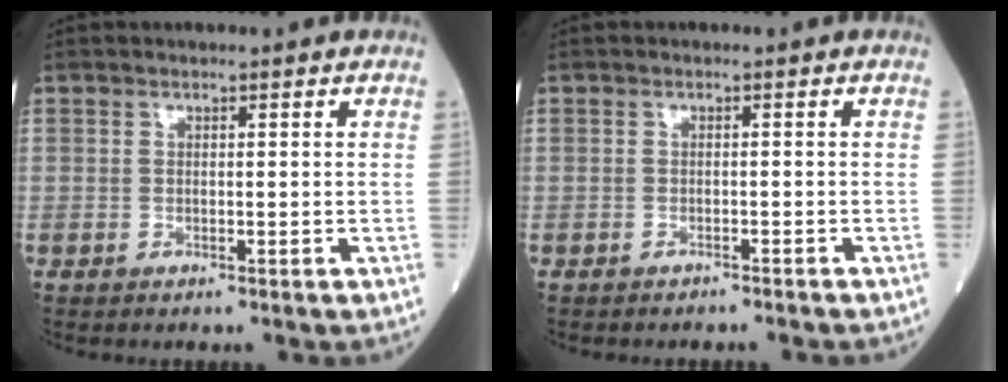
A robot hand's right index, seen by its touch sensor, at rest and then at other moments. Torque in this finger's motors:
{"motor_torque": [-0.10, -0.20, -0.01, -0.04]}